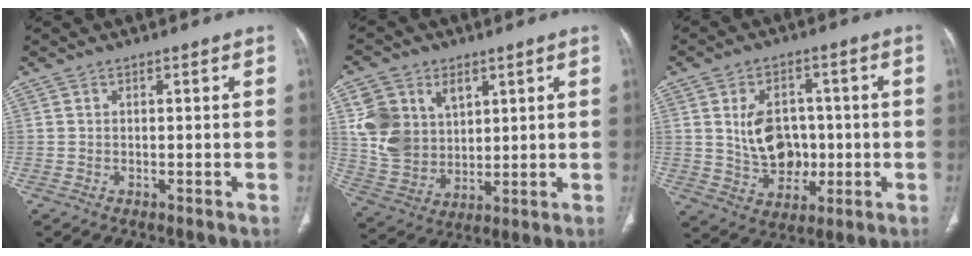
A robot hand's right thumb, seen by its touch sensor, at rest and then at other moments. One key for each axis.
{"total": 13.8, "fx": 4.6, "fy": 10.7, "fz": 7.4, "tx": -0.116, "ty": -0.013, "tz": 0.103}
{"total": 11.0, "fx": 0.5, "fy": 8.4, "fz": 7.1, "tx": -0.086, "ty": 0.005, "tz": 0.021}